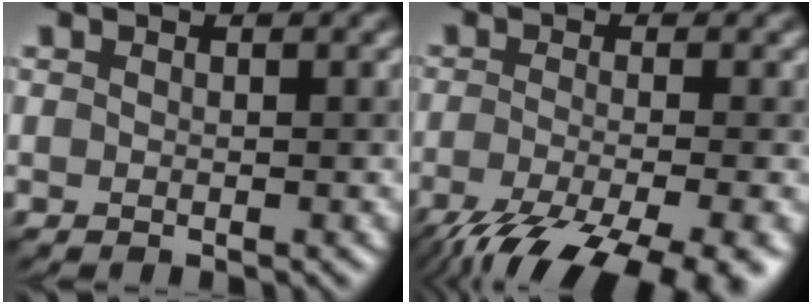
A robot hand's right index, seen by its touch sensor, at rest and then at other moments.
{"total": 11.2, "force": [-6.9, 3.2, 8.3], "torque": [-0.148, -0.028, -0.106]}